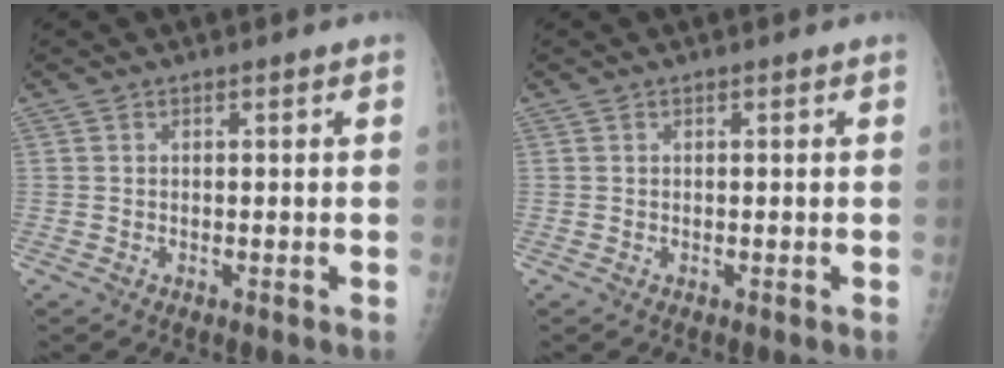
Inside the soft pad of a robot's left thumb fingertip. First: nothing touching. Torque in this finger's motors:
{"motor_torque": [0.00, 0.01, -0.01, -0.01, 0.00]}